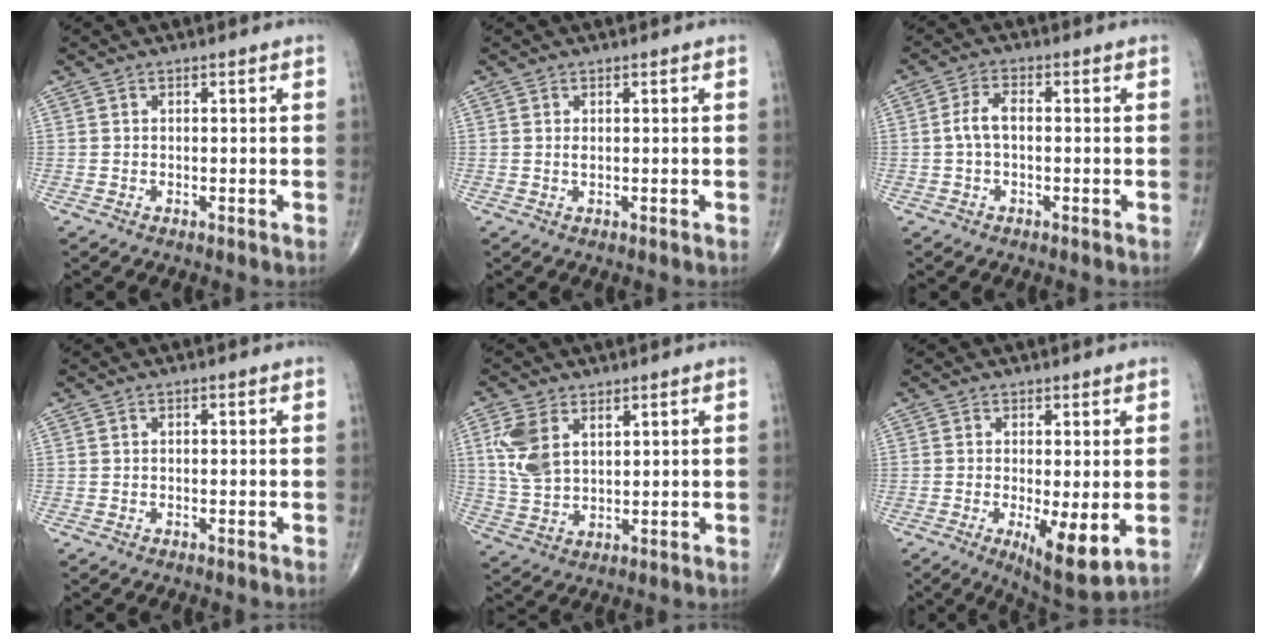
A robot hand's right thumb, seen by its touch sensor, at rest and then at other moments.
{"total": 0.6, "force": [0.1, 0.3, 0.5], "torque": [-0.007, -0.001, 0.003]}
{"total": 3.8, "force": [-0.2, 1.9, 3.3], "torque": [-0.068, 0.015, -0.008]}
{"total": 0.0}
{"total": 8.1, "force": [3.5, 4.7, 5.6], "torque": [-0.111, -0.006, 0.077]}
{"total": 8.4, "force": [-1.6, 2.4, 7.9], "torque": [-0.124, -0.027, -0.019]}